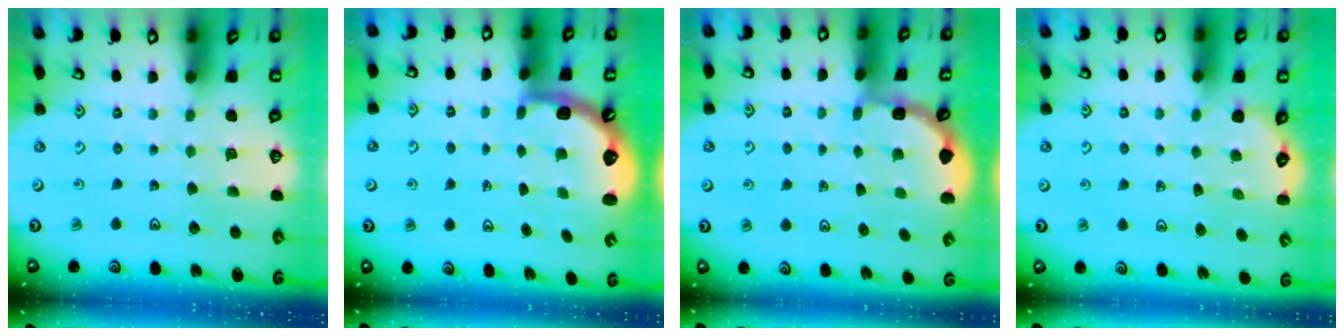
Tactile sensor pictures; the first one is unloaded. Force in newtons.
{"total": 2.9, "press": 2.4, "slide": 1.6}
{"total": 2.1, "press": 2.1, "slide": 0.1}
{"total": 2.3, "press": 1.9, "slide": 1.3}